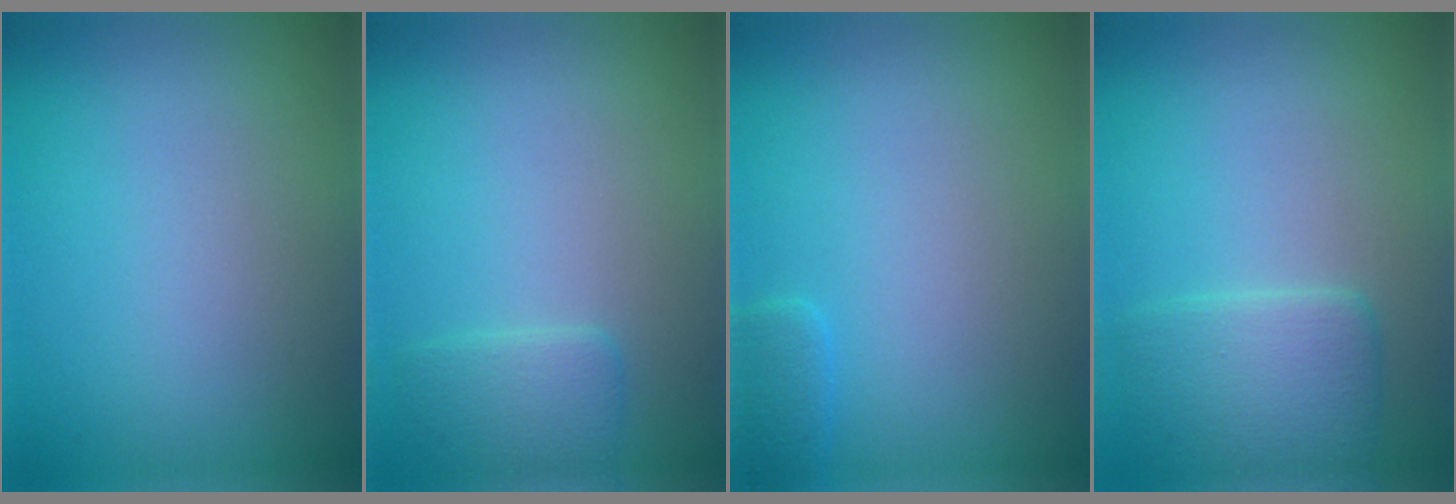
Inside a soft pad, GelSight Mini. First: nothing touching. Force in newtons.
{"total": 1.9, "press": 1.9, "slide": 0.1}
{"total": 1.2, "press": 1.2, "slide": 0.1}
{"total": 3.4, "press": 3.4, "slide": 0.4}